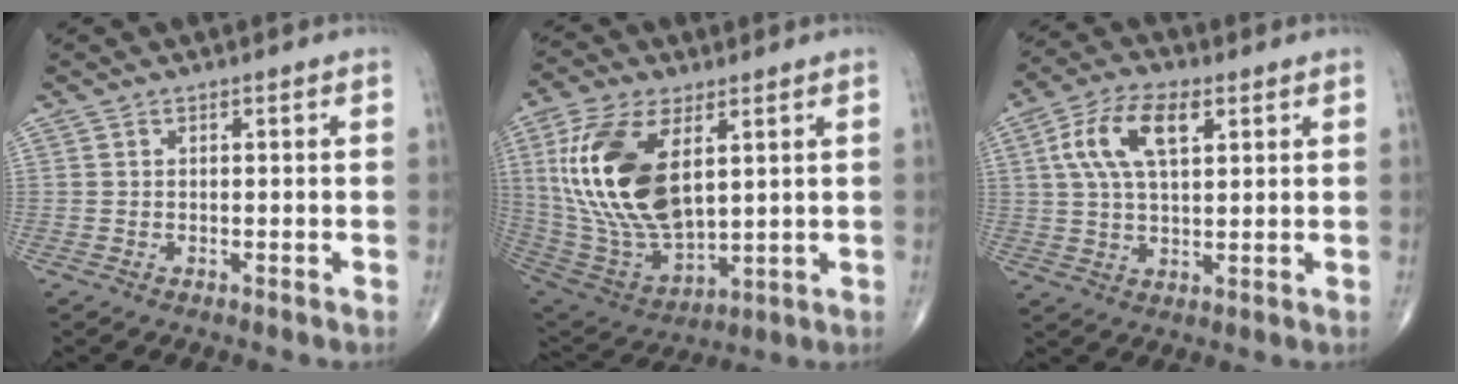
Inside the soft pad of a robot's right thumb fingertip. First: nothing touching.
{"total": 21.9, "force": [5.4, 11.2, 18.0], "torque": [-0.360, -0.027, 0.110]}
{"total": 11.1, "force": [3.8, 5.3, 9.0], "torque": [-0.174, 0.008, 0.068]}